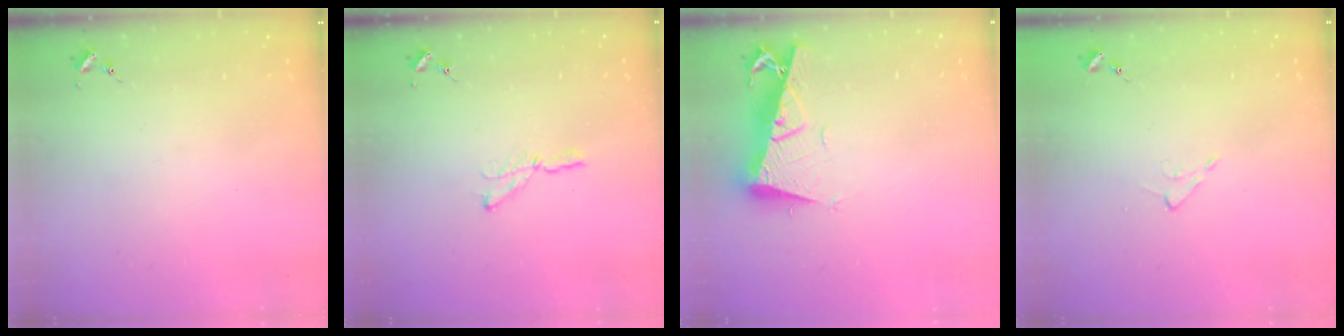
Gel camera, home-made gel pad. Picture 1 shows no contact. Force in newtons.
{"total": 3.9, "press": 3.8, "slide": 0.4}
{"total": 10.6, "press": 10.5, "slide": 1.3}
{"total": 4.3, "press": 4.3, "slide": 0.7}